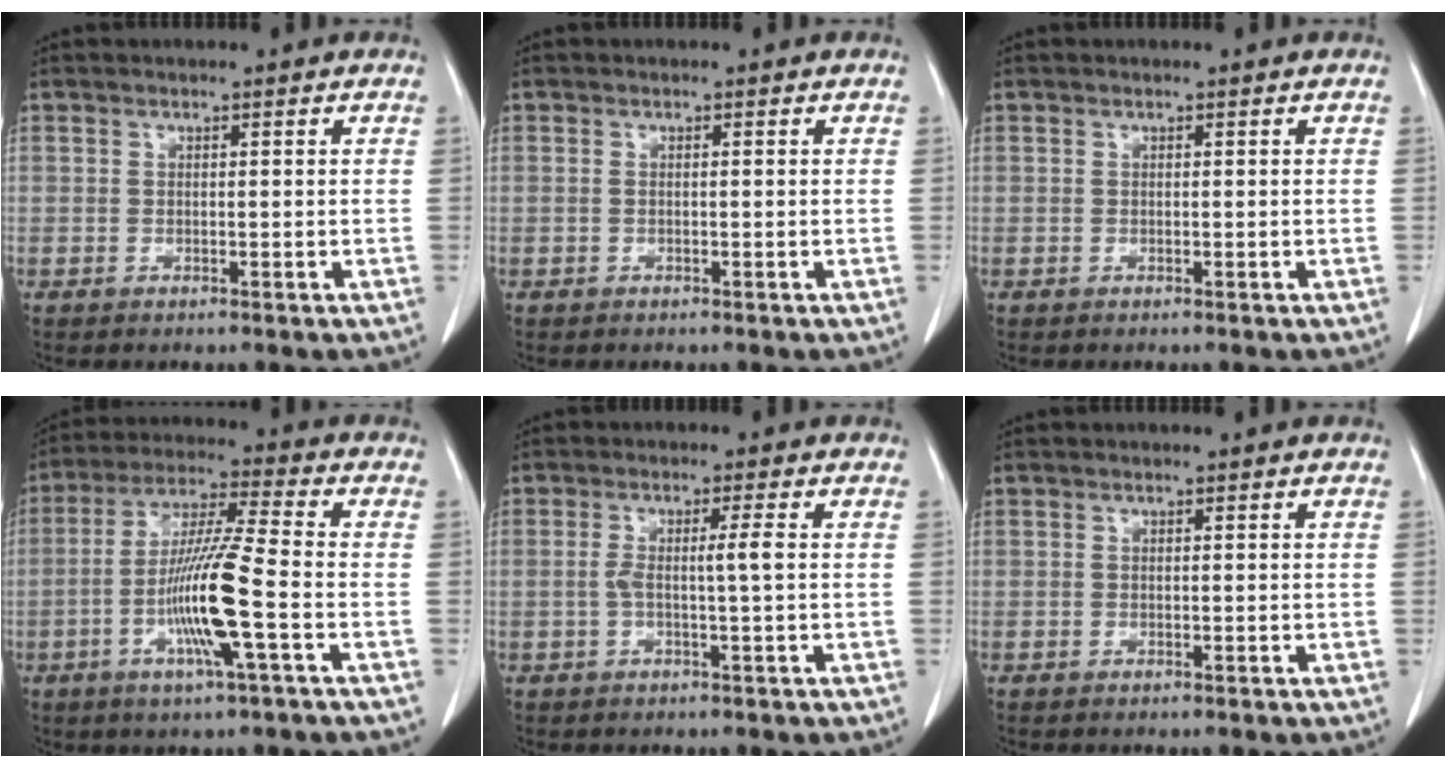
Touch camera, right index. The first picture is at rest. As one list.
[{"total": 0.0}, {"total": 0.0}, {"total": 12.2, "force": [-3.4, -0.3, 11.7], "torque": [-0.231, -0.008, -0.071]}, {"total": 3.1, "force": [-0.1, -0.4, 3.1], "torque": [-0.061, 0.004, -0.002]}, {"total": 0.0}]